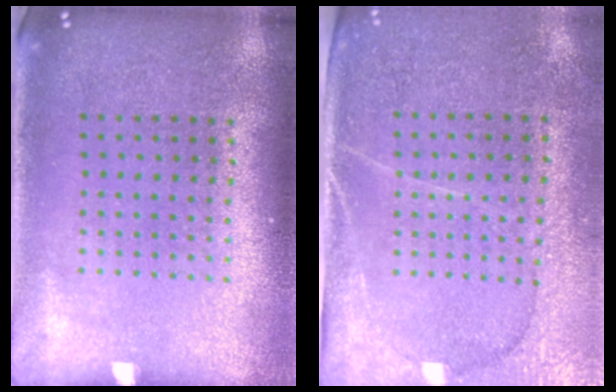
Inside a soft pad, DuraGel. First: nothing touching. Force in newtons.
{"total": 3.0, "press": 2.8, "slide": 1.3}